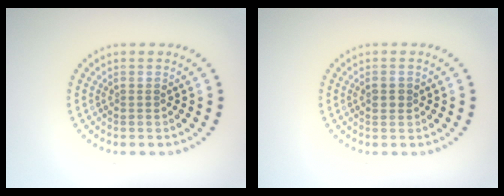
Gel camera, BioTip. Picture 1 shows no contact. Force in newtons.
{"total": 1.2, "press": 1.2, "slide": 0.1}